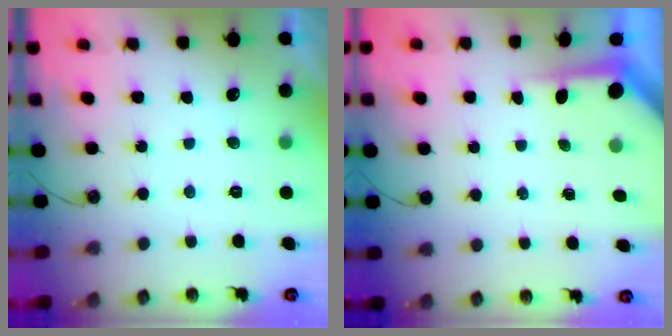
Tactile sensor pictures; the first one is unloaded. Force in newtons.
{"total": 3.7, "press": 3.7, "slide": 0.3}